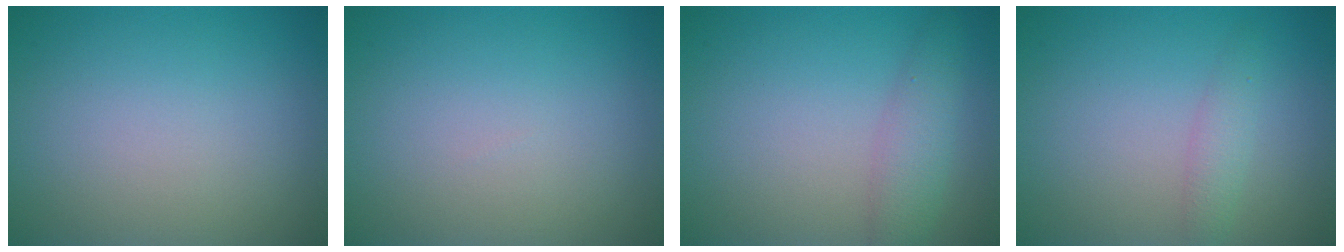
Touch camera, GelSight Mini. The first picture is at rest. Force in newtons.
{"total": 0.0}
{"total": 2.8, "press": 2.8, "slide": 0.1}
{"total": 1.6, "press": 1.6, "slide": 0.0}